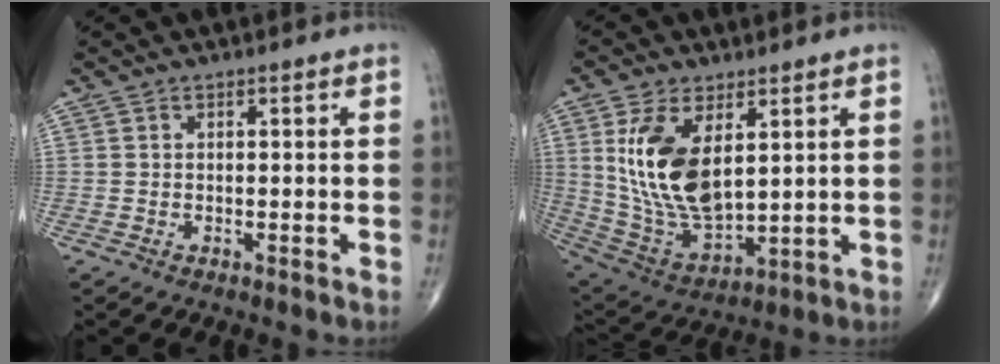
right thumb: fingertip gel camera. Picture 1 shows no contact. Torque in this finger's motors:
{"motor_torque": [0.09, 0.67, 1.61, 0.87, 0.21]}